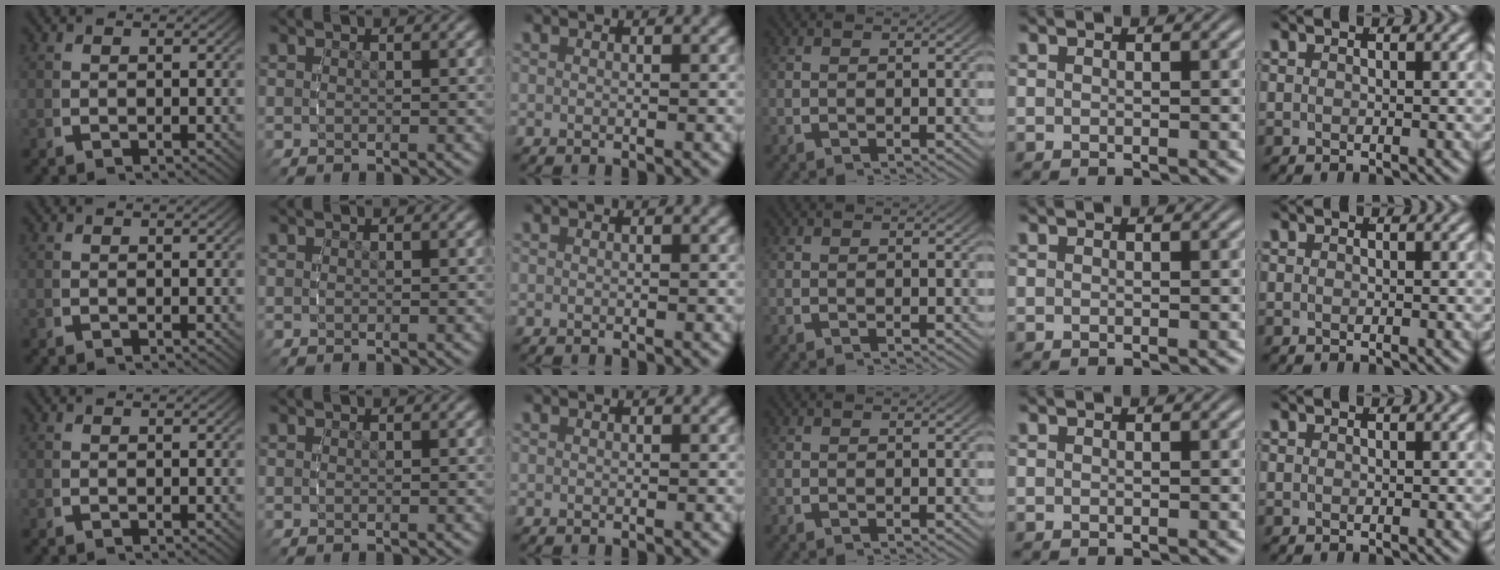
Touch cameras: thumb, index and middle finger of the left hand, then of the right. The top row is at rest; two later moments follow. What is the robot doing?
{"motion": "reach", "object": "napkin"}